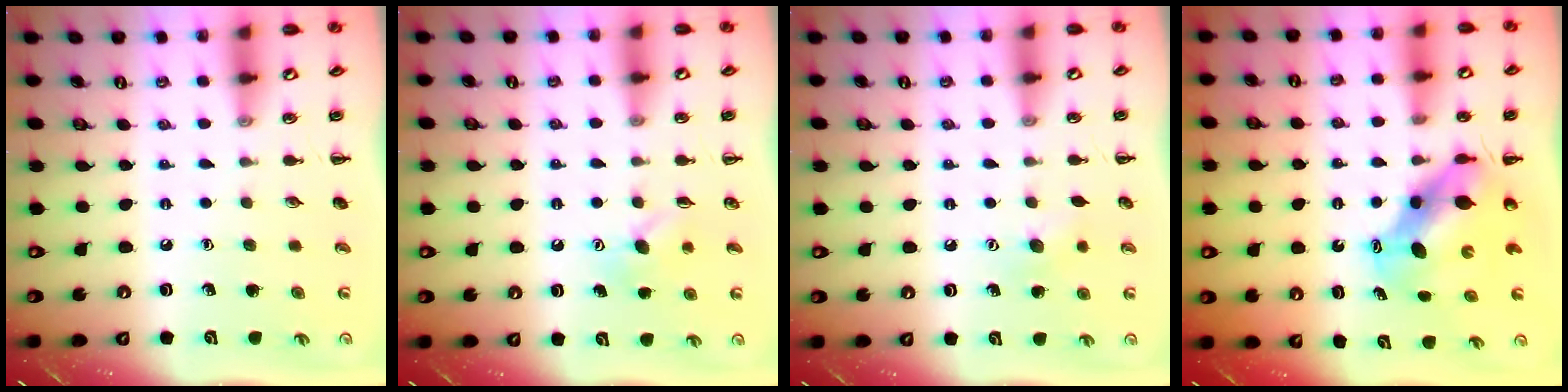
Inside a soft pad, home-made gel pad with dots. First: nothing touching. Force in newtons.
{"total": 4.8, "press": 4.7, "slide": 1.1}
{"total": 6.0, "press": 5.9, "slide": 1.4}
{"total": 7.3, "press": 7.0, "slide": 2.0}